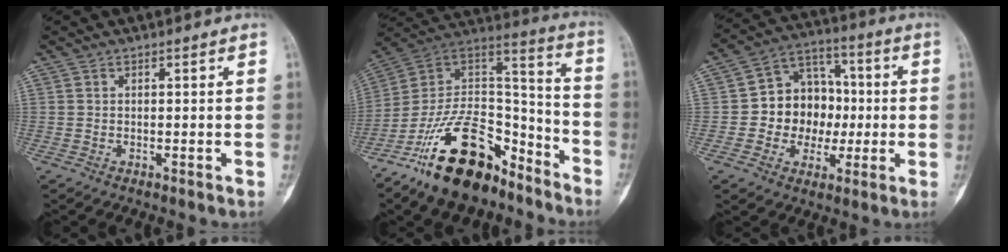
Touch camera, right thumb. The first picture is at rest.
{"total": 23.2, "force": [-15.2, 11.4, 13.2], "torque": [-0.212, 0.106, -0.267]}
{"total": 12.9, "force": [-0.7, 10.9, 6.8], "torque": [-0.048, 0.032, -0.014]}